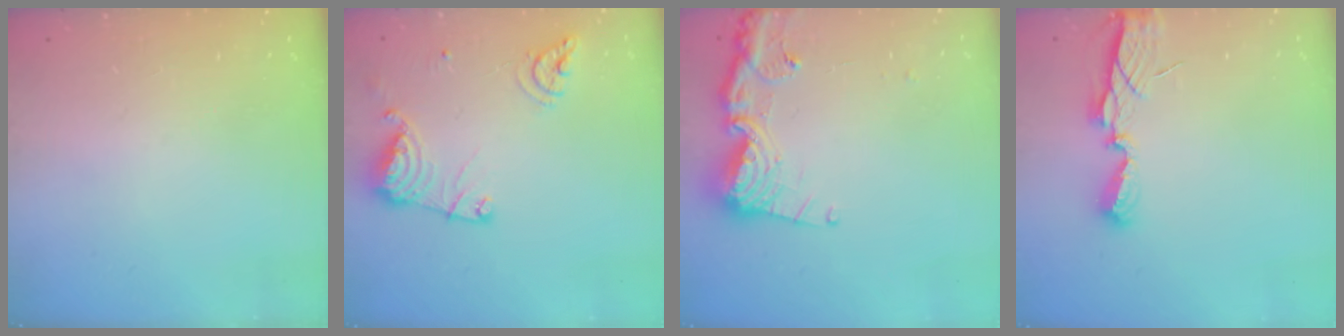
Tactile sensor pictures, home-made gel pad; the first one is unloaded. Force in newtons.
{"total": 13.6, "press": 13.5, "slide": 1.5}
{"total": 14.4, "press": 14.3, "slide": 1.9}
{"total": 6.2, "press": 6.2, "slide": 0.0}